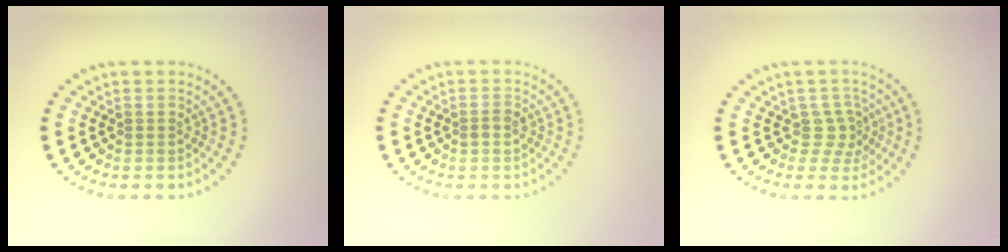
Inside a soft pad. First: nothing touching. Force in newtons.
{"total": 0.9, "press": 0.9, "slide": 0.3}
{"total": 2.4, "press": 1.7, "slide": 1.8}